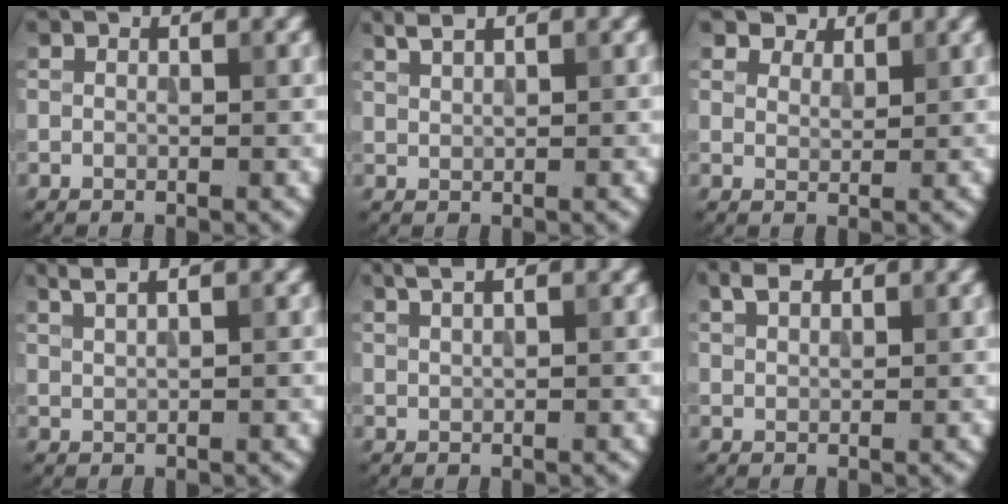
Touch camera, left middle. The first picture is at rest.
{"total": 1.4, "force": [1.2, 0.3, 0.7], "torque": [-0.015, 0.003, 0.024]}
{"total": 3.7, "force": [3.1, 1.8, 1.0], "torque": [-0.035, -0.011, 0.055]}
{"total": 2.9, "force": [2.1, 0.9, 1.7], "torque": [-0.014, 0.012, 0.019]}
{"total": 2.4, "force": [1.7, 0.8, 1.5], "torque": [-0.012, 0.005, 0.010]}
{"total": 1.8, "force": [1.3, 0.9, 0.9], "torque": [-0.020, 0.006, 0.026]}